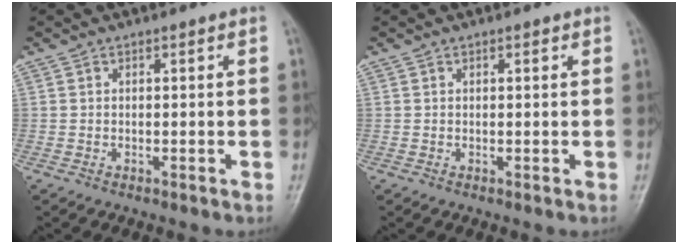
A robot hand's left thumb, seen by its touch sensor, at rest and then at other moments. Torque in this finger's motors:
{"motor_torque": [-0.18, -0.10, -0.22, -0.14, 0.04]}